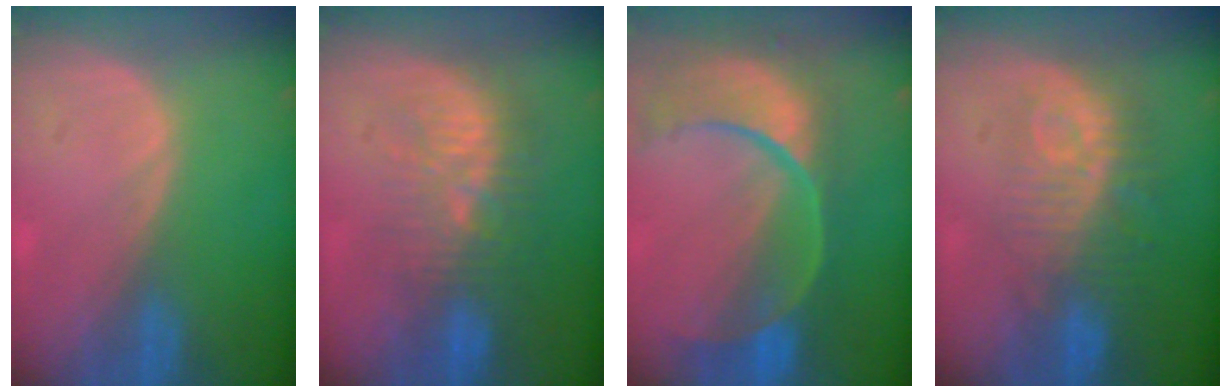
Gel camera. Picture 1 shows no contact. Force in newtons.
{"total": 9.4, "press": 9.0, "slide": 2.7}
{"total": 12.3, "press": 9.9, "slide": 7.3}
{"total": 9.7, "press": 8.8, "slide": 4.0}